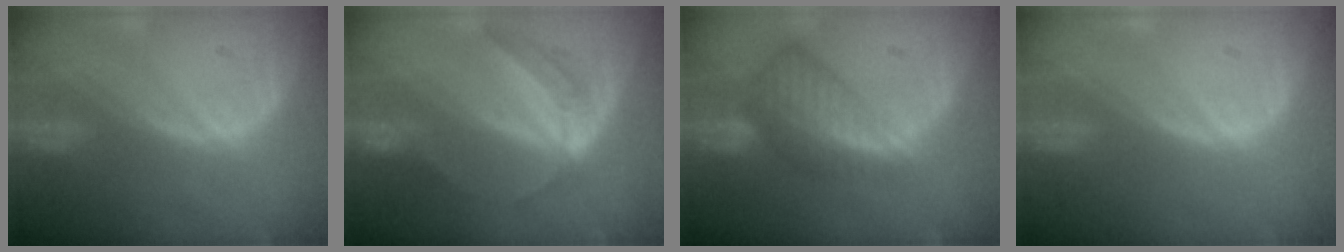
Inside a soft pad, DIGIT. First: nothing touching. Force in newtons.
{"total": 6.3, "press": 5.2, "slide": 3.4}
{"total": 8.5, "press": 7.4, "slide": 4.1}
{"total": 0.7, "press": 0.0, "slide": 0.7}